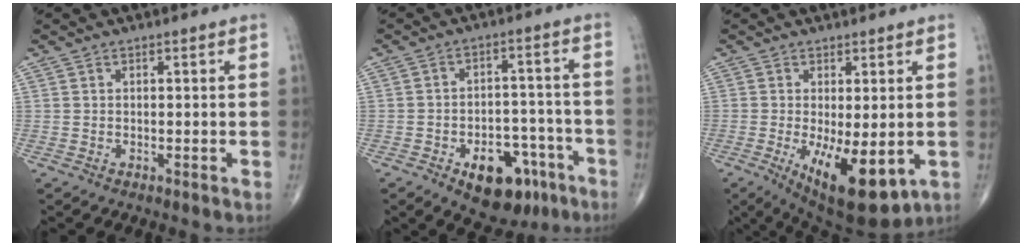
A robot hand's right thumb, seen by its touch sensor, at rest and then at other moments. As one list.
[{"total": 13.1, "force": [-6.8, 7.6, 8.1], "torque": [-0.075, 0.048, -0.090]}, {"total": 12.8, "force": [-3.3, 4.9, 11.3], "torque": [-0.167, -0.024, -0.032]}]